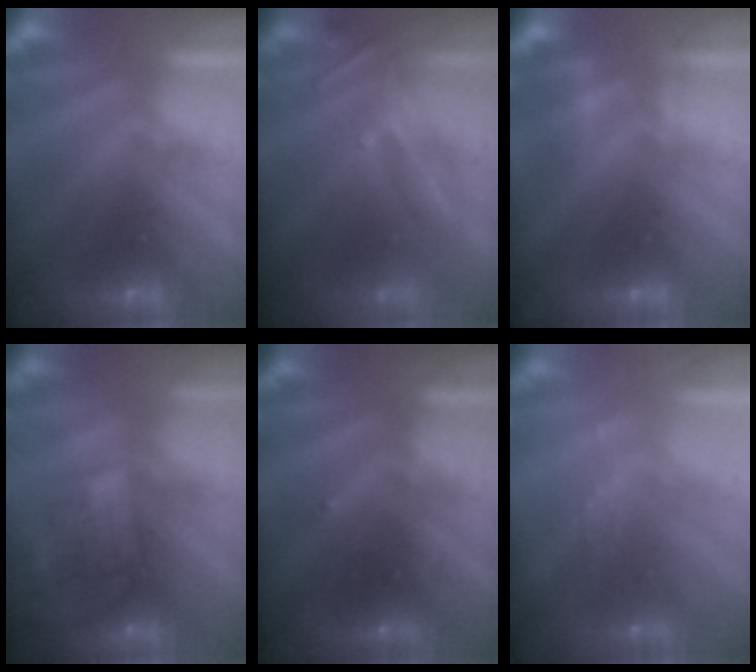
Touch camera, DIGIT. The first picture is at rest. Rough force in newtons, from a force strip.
{"total": 2.6}
{"total": 2.2}
{"total": 4.6}
{"total": 2.4}
{"total": 2.4}